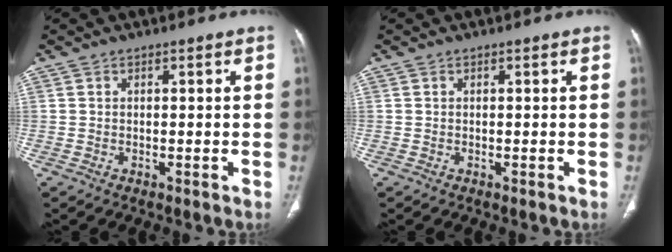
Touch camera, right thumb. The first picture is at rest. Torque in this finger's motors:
{"motor_torque": [0.01, 0.00, 0.00, 0.02, 0.01]}